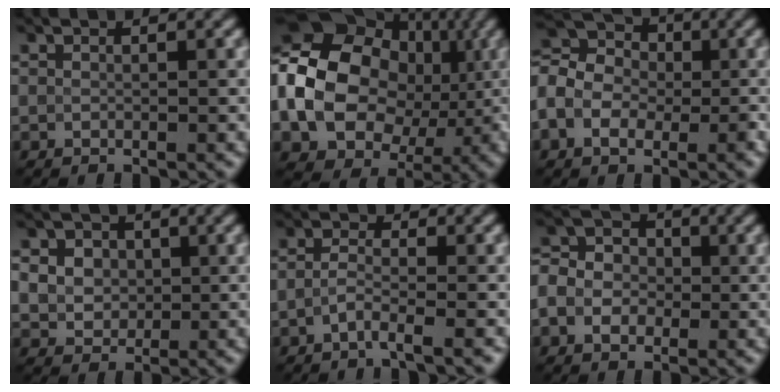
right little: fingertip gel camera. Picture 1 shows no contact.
{"total": 18.9, "force": [-0.4, 15.7, 10.7], "torque": [-0.209, -0.002, -0.034]}
{"total": 6.7, "force": [-1.4, 5.1, 4.2], "torque": [-0.077, 0.011, -0.027]}
{"total": 5.4, "force": [1.4, 4.7, 2.3], "torque": [-0.033, 0.026, 0.014]}
{"total": 1.9, "force": [-1.2, 0.1, 1.4], "torque": [-0.031, 0.003, -0.031]}
{"total": 4.2, "force": [-0.9, 3.5, 2.0], "torque": [-0.019, 0.004, -0.023]}